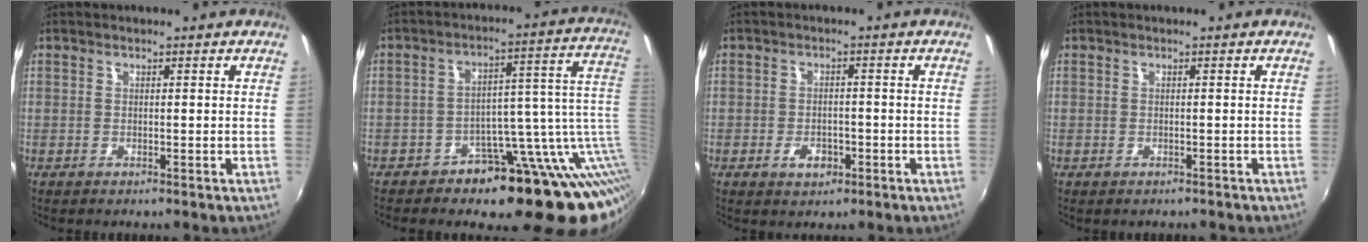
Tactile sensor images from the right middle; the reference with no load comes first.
{"total": 17.4, "force": [-9.4, 8.6, 11.8], "torque": [-0.127, 0.016, -0.137]}
{"total": 4.2, "force": [-2.5, 1.8, 2.9], "torque": [-0.065, -0.003, -0.043]}
{"total": 0.9, "force": [-0.7, 0.5, 0.2], "torque": [-0.007, -0.003, -0.009]}